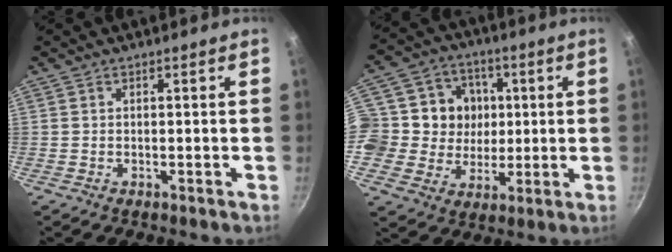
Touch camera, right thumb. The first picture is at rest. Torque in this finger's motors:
{"motor_torque": [2.46, 2.54, 0.42, -0.29, 0.25]}